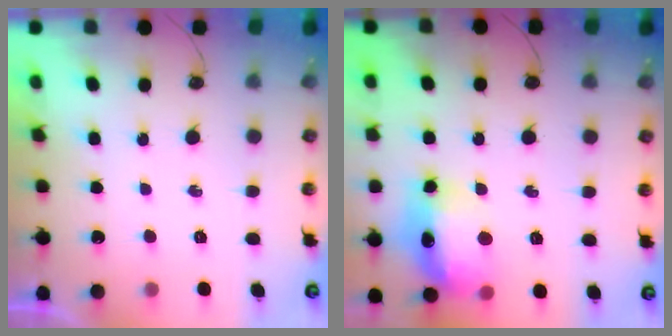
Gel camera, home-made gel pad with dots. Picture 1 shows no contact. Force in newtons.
{"total": 14.4, "press": 14.3, "slide": 1.1}